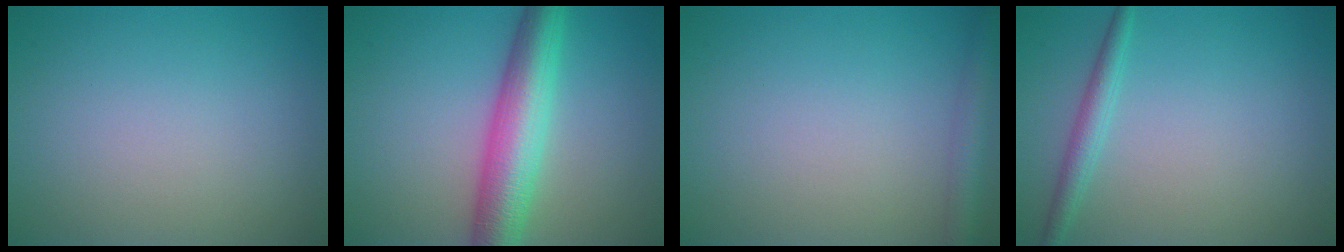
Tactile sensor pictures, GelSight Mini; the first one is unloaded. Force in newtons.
{"total": 7.0, "press": 7.0, "slide": 0.1}
{"total": 2.5, "press": 2.5, "slide": 0.1}
{"total": 1.9, "press": 1.9, "slide": 0.2}